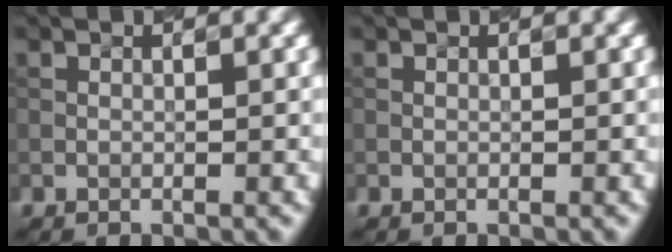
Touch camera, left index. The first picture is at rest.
{"total": 0.0}